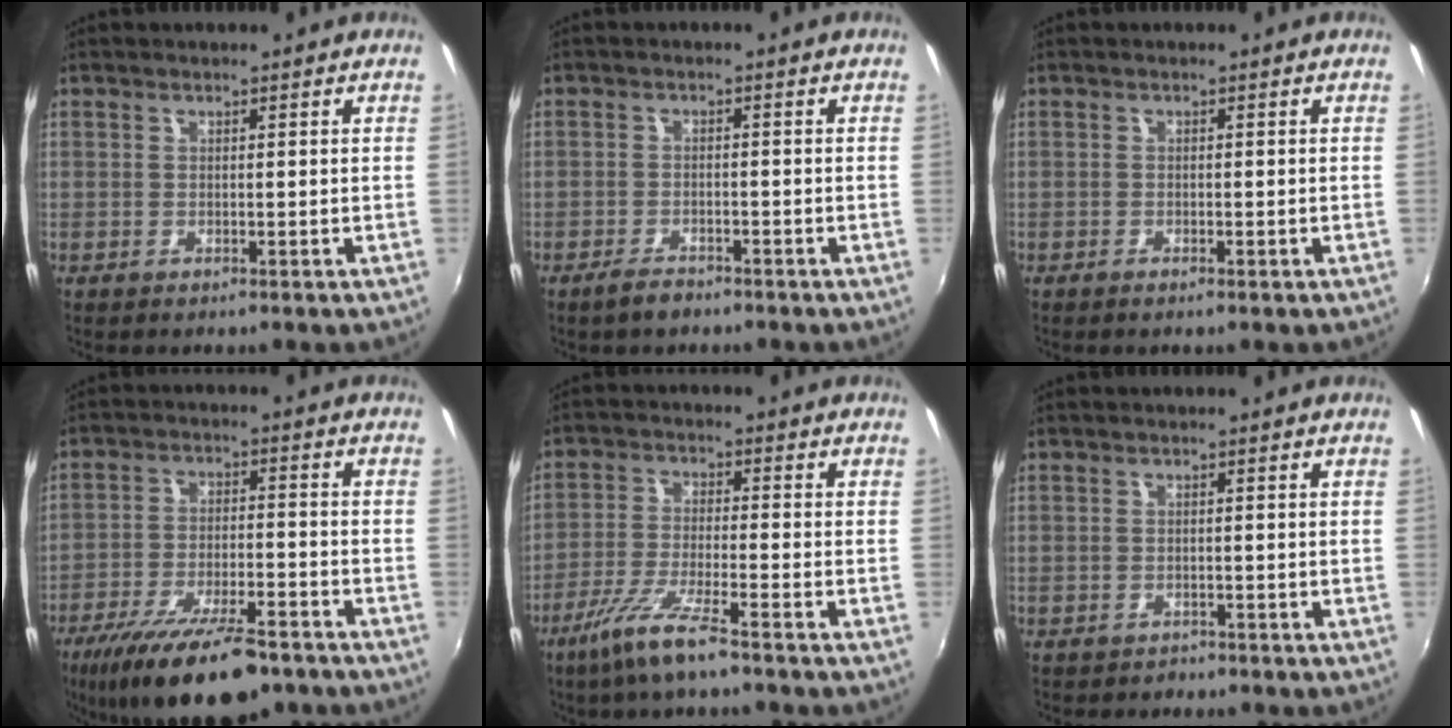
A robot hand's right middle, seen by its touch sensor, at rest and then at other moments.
{"total": 3.2, "force": [-2.6, 1.1, 1.5], "torque": [-0.042, -0.002, -0.049]}
{"total": 1.1, "force": [-0.8, 0.2, 0.7], "torque": [-0.011, -0.001, -0.014]}
{"total": 17.1, "force": [-12.4, 5.0, 10.6], "torque": [-0.208, -0.034, -0.201]}
{"total": 8.7, "force": [-6.0, 0.4, 6.2], "torque": [-0.137, -0.012, -0.116]}
{"total": 1.4, "force": [-1.1, 0.8, 0.1], "torque": [-0.006, 0.001, -0.017]}